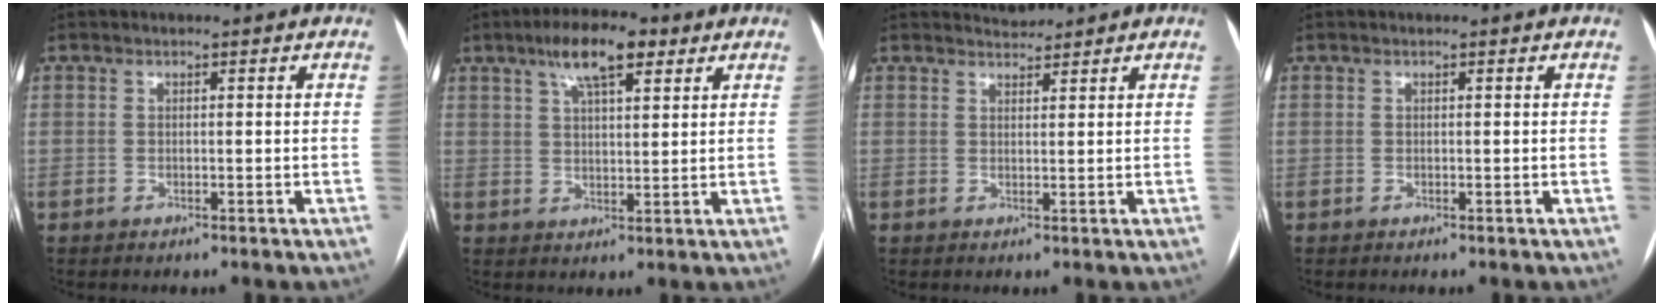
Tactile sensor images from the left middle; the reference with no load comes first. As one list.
[{"total": 8.2, "force": [4.8, 2.5, 6.2], "torque": [-0.112, 0.018, 0.080]}, {"total": 1.9, "force": [1.8, -0.1, -0.5], "torque": [-0.003, 0.004, 0.037]}, {"total": 0.0}]